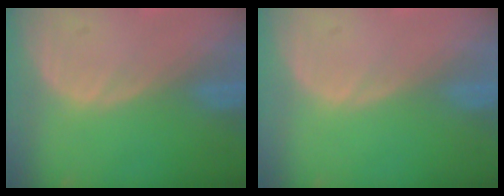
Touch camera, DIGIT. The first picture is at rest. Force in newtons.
{"total": 0.0}